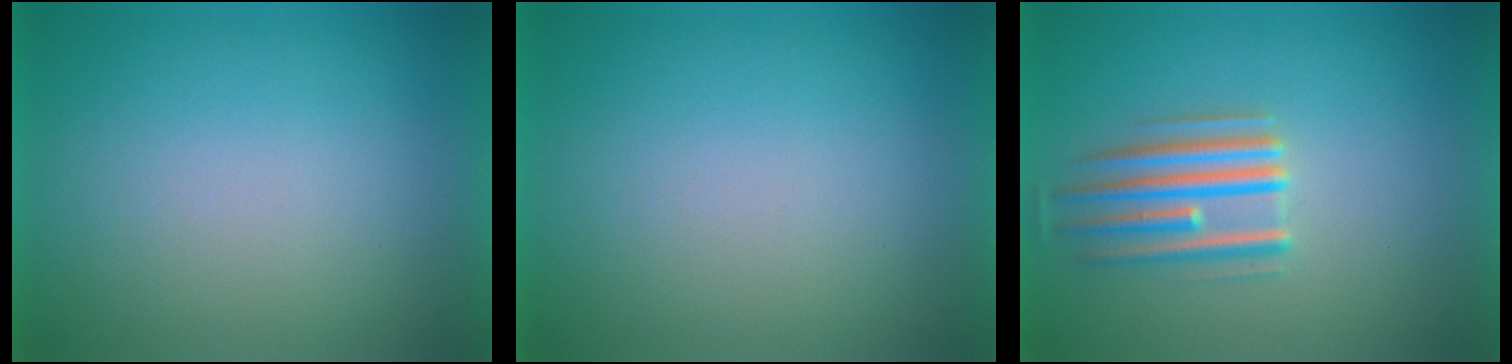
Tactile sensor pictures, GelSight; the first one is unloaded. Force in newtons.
{"total": 0.0}
{"total": 4.7}